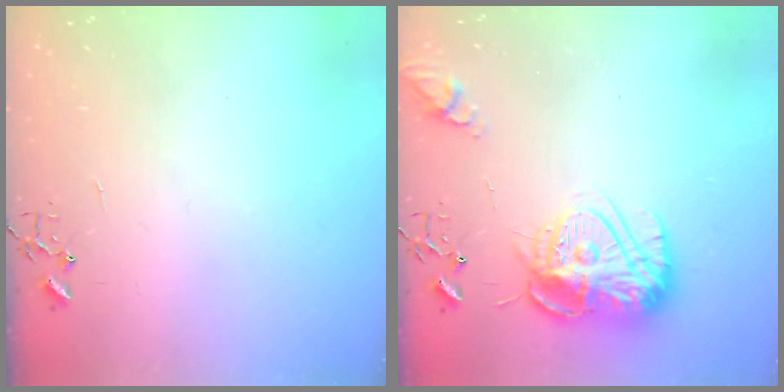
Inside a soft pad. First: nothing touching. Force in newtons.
{"total": 15.2, "press": 15.1, "slide": 1.2}